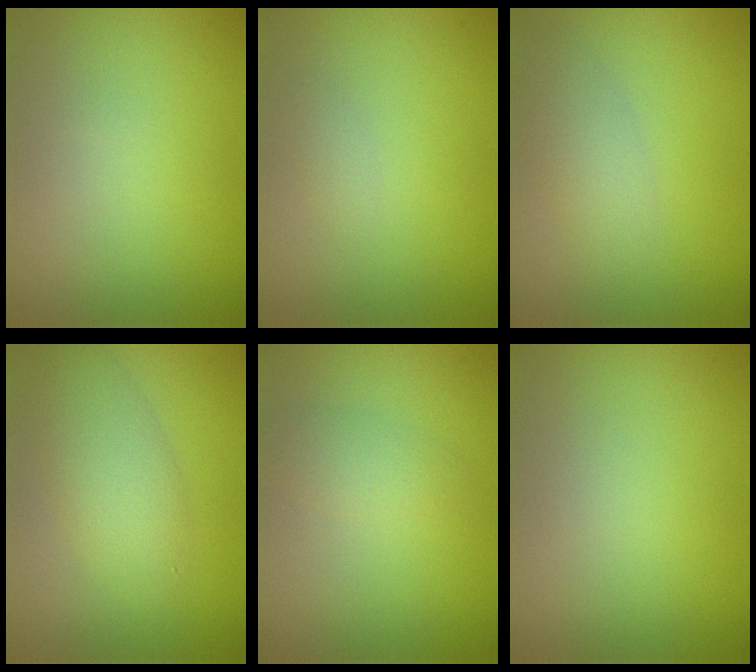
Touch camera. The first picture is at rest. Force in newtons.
{"total": 0.6, "press": 0.6, "slide": 0.0}
{"total": 2.4, "press": 2.4, "slide": 0.1}
{"total": 3.7, "press": 3.7, "slide": 0.1}
{"total": 1.6, "press": 1.6, "slide": 0.1}
{"total": 0.0}